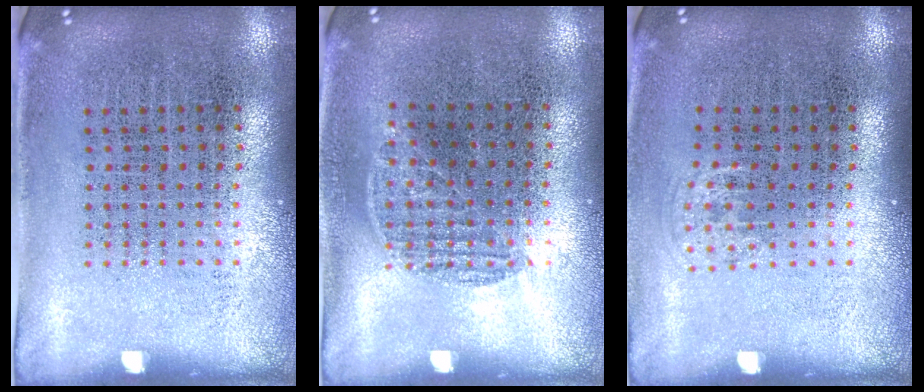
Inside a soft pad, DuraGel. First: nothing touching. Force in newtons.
{"total": 0.8, "press": 0.7, "slide": 0.5}
{"total": 0.6, "press": 0.5, "slide": 0.3}